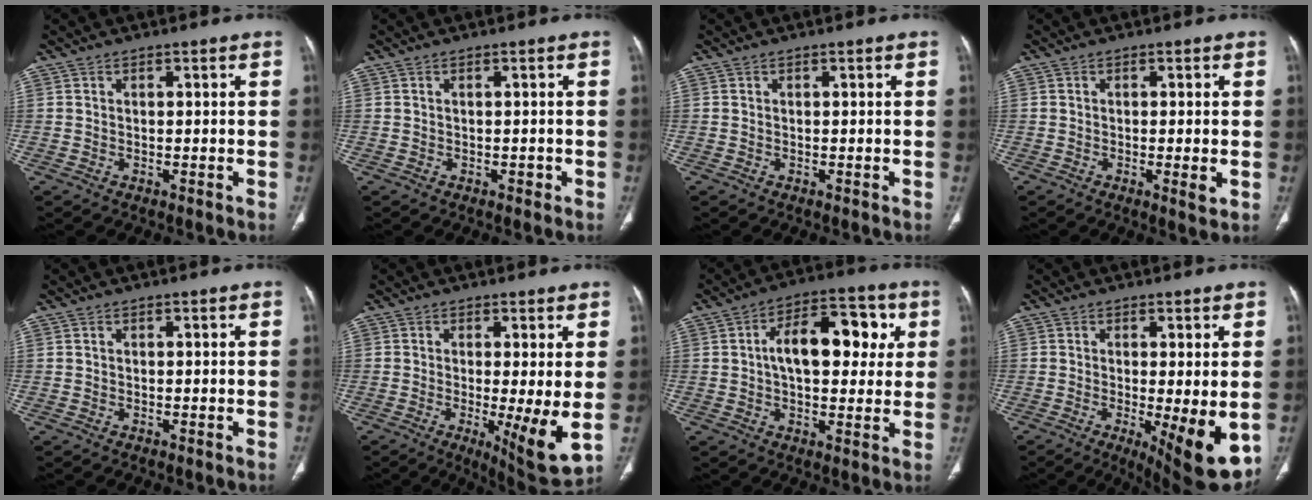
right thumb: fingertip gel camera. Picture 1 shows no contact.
{"total": 0.6, "force": [-0.3, 0.3, 0.4], "torque": [-0.003, 0.000, -0.005]}
{"total": 0.0}
{"total": 2.9, "force": [-0.5, 0.3, 2.8], "torque": [-0.050, -0.012, -0.011]}
{"total": 0.0}
{"total": 10.0, "force": [-1.3, 1.8, 9.8], "torque": [-0.151, -0.032, -0.019]}
{"total": 14.7, "force": [2.9, 8.0, 11.9], "torque": [-0.148, 0.021, 0.037]}
{"total": 11.6, "force": [-2.4, 2.8, 11.0], "torque": [-0.157, -0.030, -0.029]}